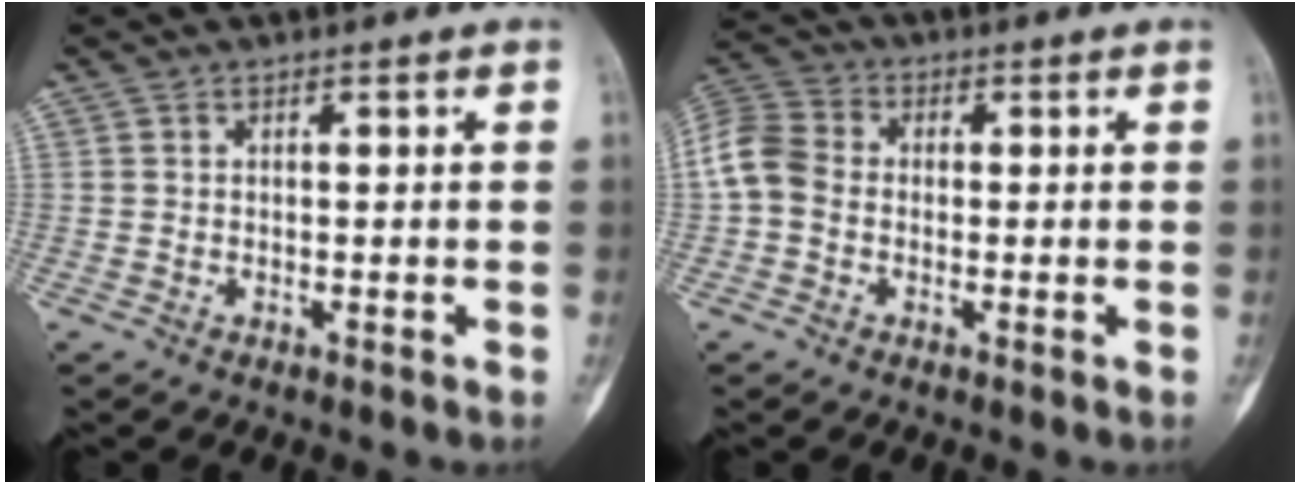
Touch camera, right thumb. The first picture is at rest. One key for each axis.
{"total": 9.4, "fx": -0.5, "fy": 7.8, "fz": 5.3, "tx": -0.107, "ty": 0.028, "tz": -0.019}